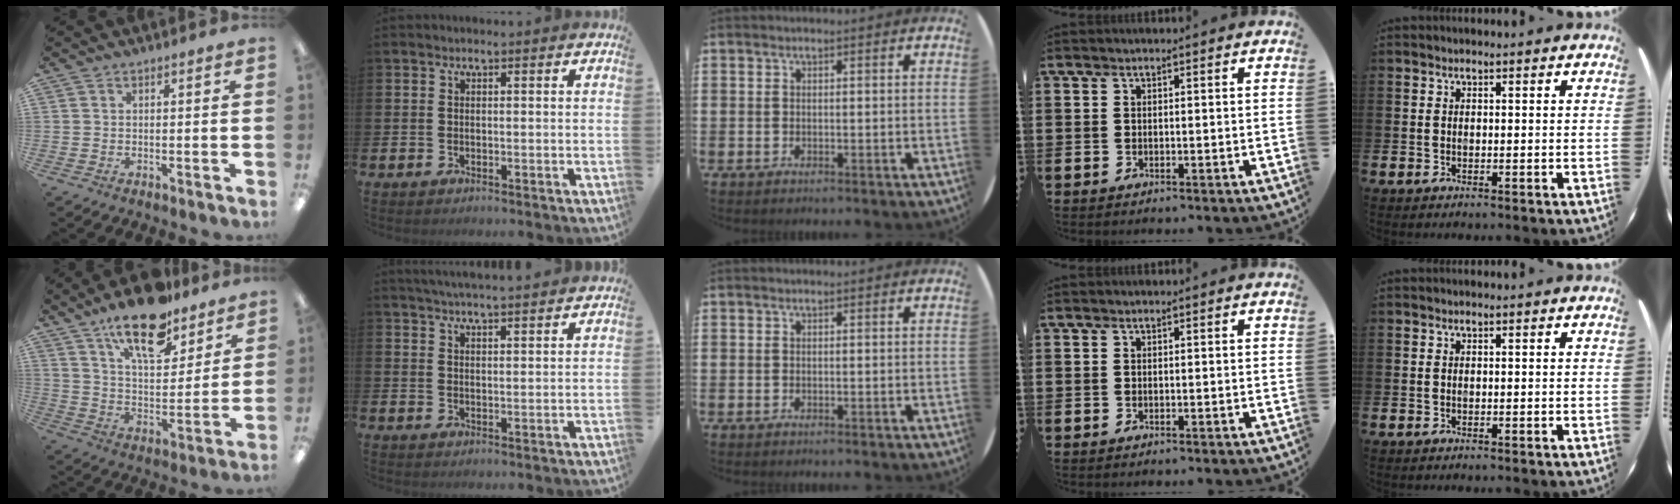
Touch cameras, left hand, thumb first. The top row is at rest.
{"thumb": {"total": 17.5, "force": [13.1, 6.8, 9.5], "torque": [-0.156, -0.070, 0.223]}, "index": {"total": 3.8, "force": [3.8, -0.3, 0.6], "torque": [-0.020, -0.013, 0.068]}}